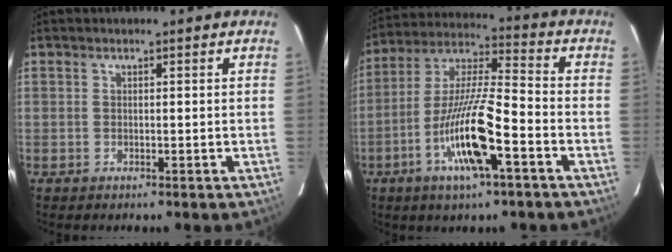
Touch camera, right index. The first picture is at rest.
{"total": 14.6, "force": [-5.7, 1.7, 13.3], "torque": [-0.261, -0.005, -0.105]}